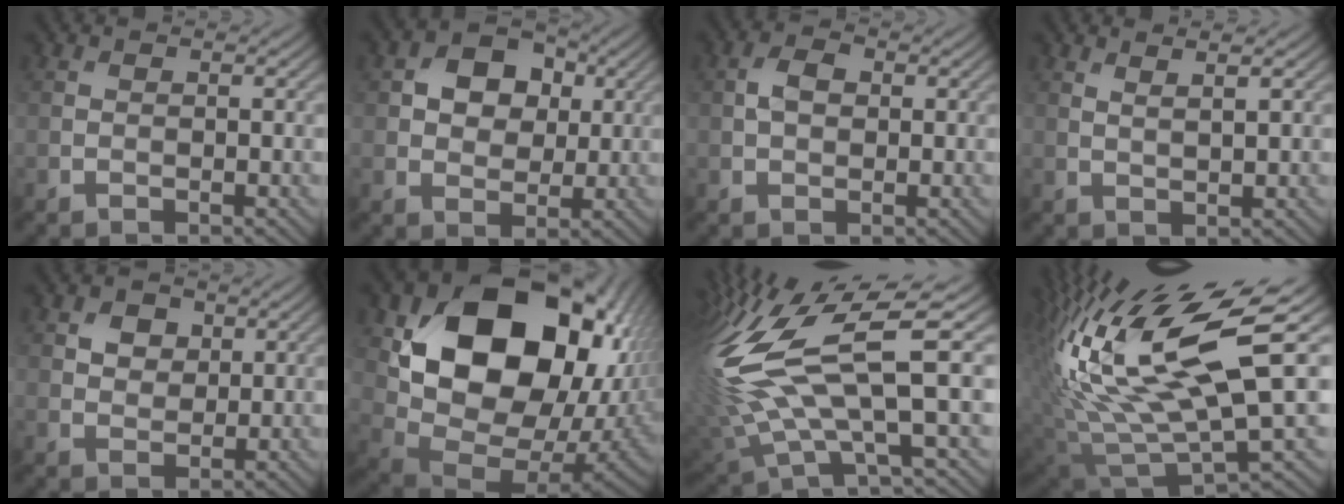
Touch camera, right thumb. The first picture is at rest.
{"total": 7.0, "force": [2.1, 5.3, 4.0], "torque": [-0.086, 0.012, 0.021]}
{"total": 2.8, "force": [0.4, 1.9, 2.1], "torque": [-0.045, 0.004, 0.004]}
{"total": 2.4, "force": [1.6, 0.3, 1.7], "torque": [-0.024, 0.000, 0.023]}
{"total": 3.4, "force": [1.6, 2.5, 1.7], "torque": [-0.038, -0.005, 0.026]}
{"total": 20.3, "force": [4.9, 14.2, 13.6], "torque": [-0.262, -0.030, 0.119]}
{"total": 16.0, "force": [3.0, 4.6, 15.0], "torque": [-0.367, 0.003, 0.076]}
{"total": 19.0, "force": [5.8, 5.9, 17.2], "torque": [-0.350, 0.015, 0.109]}